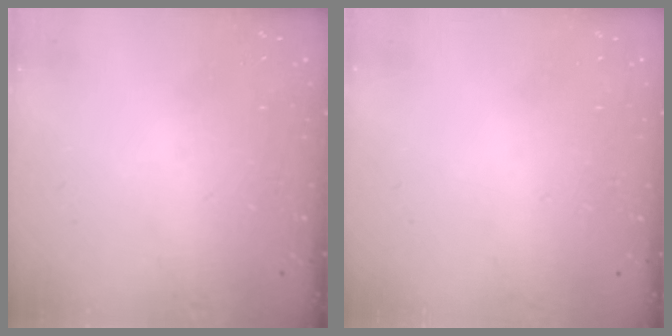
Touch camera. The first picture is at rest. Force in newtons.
{"total": 1.9, "press": 1.9, "slide": 0.1}